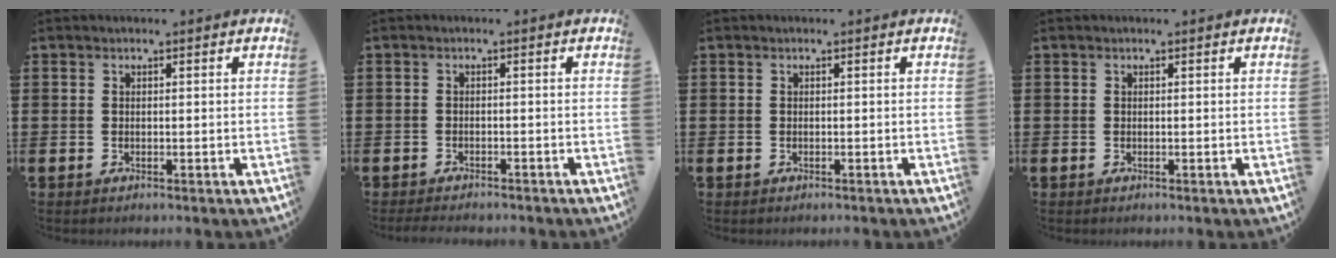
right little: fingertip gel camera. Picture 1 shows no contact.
{"total": 1.1, "force": [-1.1, 0.1, 0.2], "torque": [-0.006, 0.000, -0.022]}
{"total": 0.0}
{"total": 0.0}